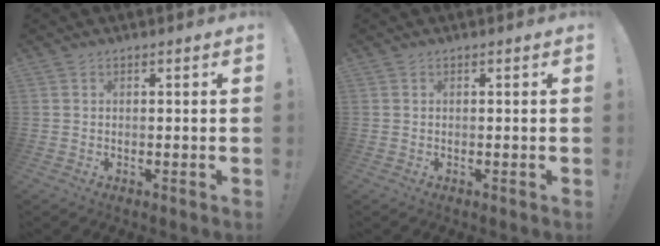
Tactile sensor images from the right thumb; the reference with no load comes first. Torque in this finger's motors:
{"motor_torque": [-0.02, 0.02, 0.07, -0.07, 0.00]}